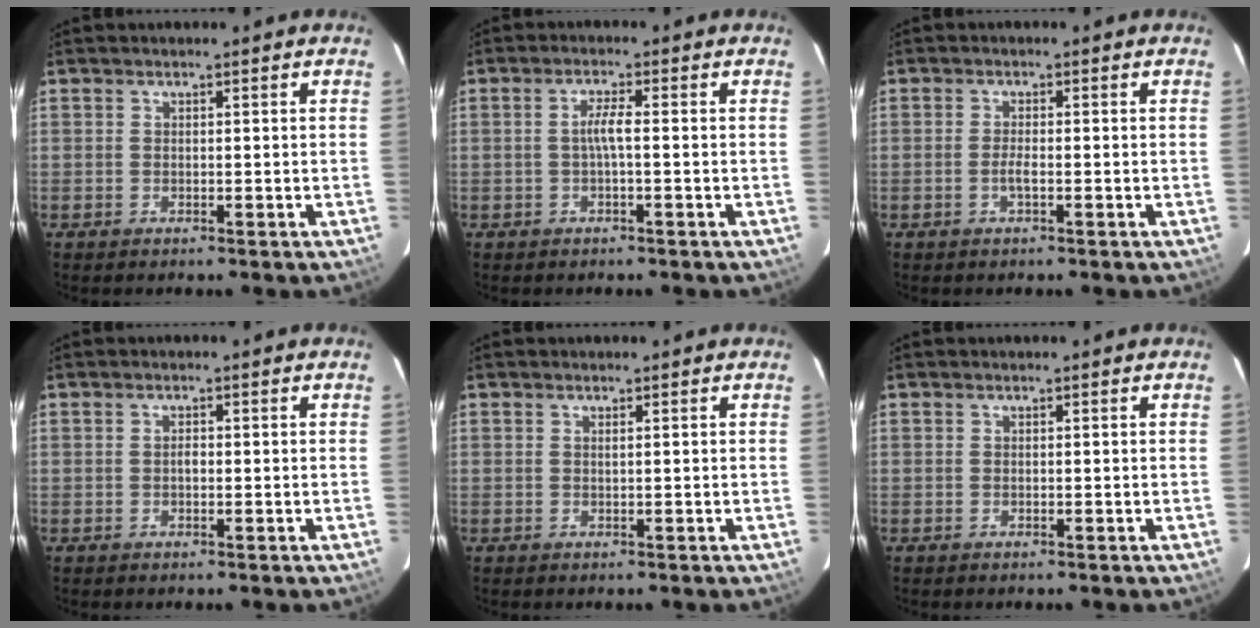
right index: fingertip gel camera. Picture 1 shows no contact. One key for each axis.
{"total": 2.5, "fx": -0.5, "fy": -0.1, "fz": 2.5, "tx": -0.048, "ty": 0.004, "tz": -0.010}
{"total": 1.7, "fx": -0.7, "fy": 0.1, "fz": 1.5, "tx": -0.031, "ty": 0.000, "tz": -0.014}
{"total": 0.9, "fx": -0.1, "fy": 0.6, "fz": 0.7, "tx": -0.011, "ty": 0.004, "tz": -0.003}
{"total": 0.6, "fx": 0.2, "fy": -0.2, "fz": 0.4, "tx": -0.009, "ty": 0.000, "tz": 0.004}
{"total": 0.0}